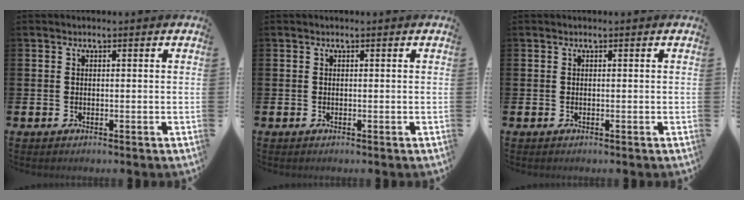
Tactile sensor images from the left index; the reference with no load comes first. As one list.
[{"total": 0.0}, {"total": 0.0}]